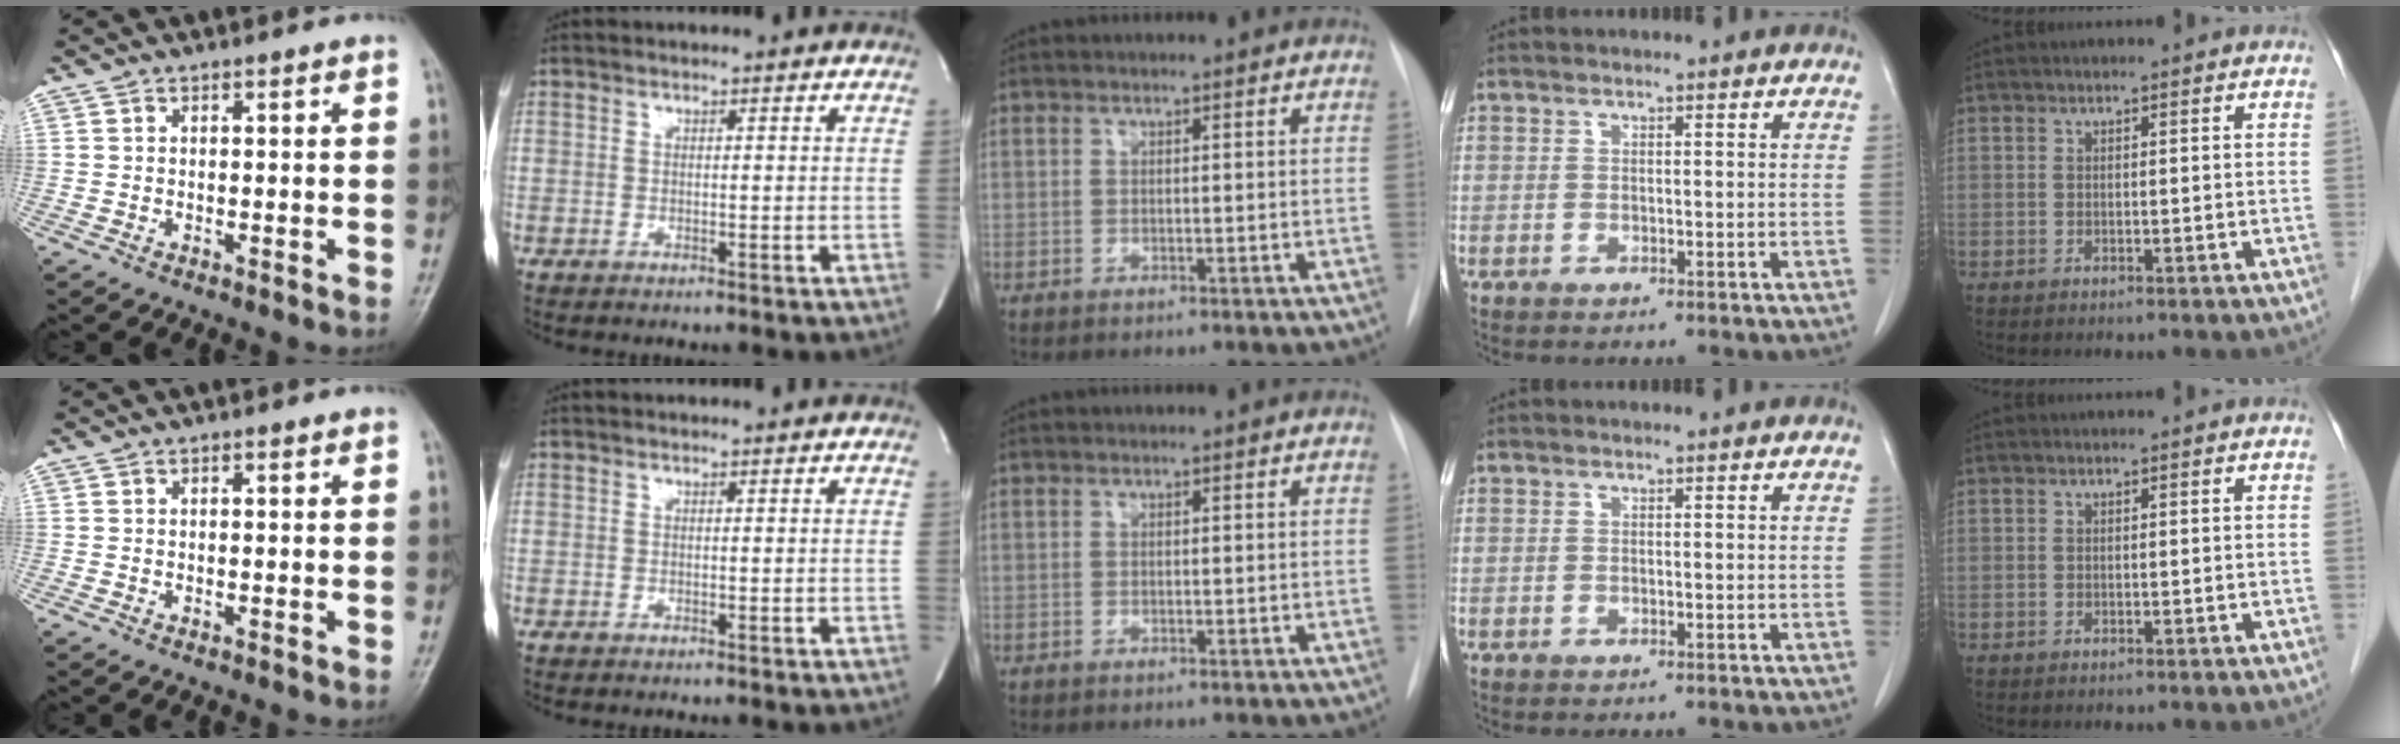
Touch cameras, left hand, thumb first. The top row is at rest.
{}